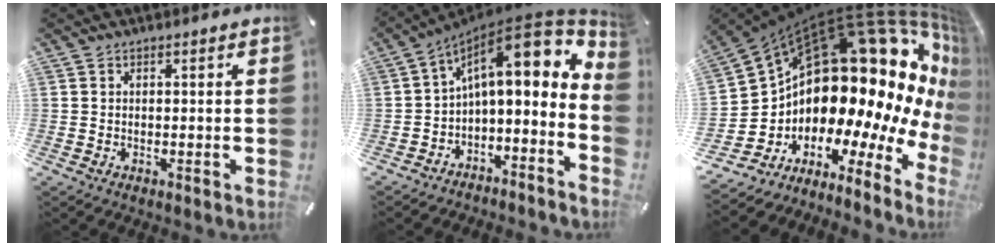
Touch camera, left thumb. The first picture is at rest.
{"total": 16.4, "force": [6.5, 7.5, 13.1], "torque": [-0.184, -0.055, 0.109]}
{"total": 26.1, "force": [8.4, 15.9, 19.0], "torque": [-0.279, -0.137, 0.185]}